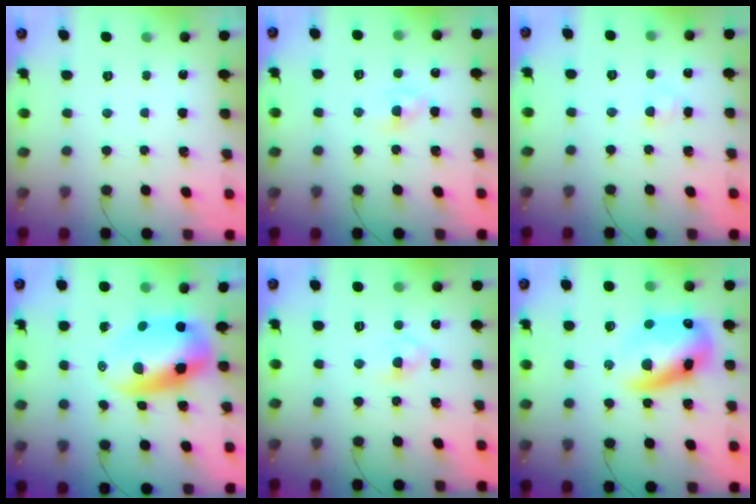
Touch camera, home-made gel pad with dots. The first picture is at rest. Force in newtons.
{"total": 2.0, "press": 1.9, "slide": 0.7}
{"total": 2.2, "press": 1.9, "slide": 1.1}
{"total": 8.6, "press": 8.3, "slide": 2.4}
{"total": 2.8, "press": 2.7, "slide": 0.9}
{"total": 16.1, "press": 15.6, "slide": 3.9}